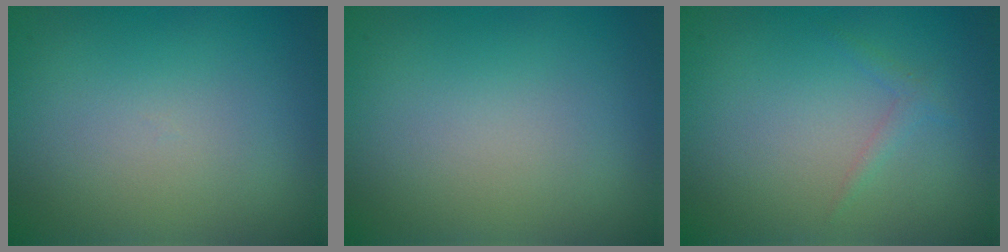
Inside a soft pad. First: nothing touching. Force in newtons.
{"total": 0.0}
{"total": 0.9, "press": 0.9, "slide": 0.0}